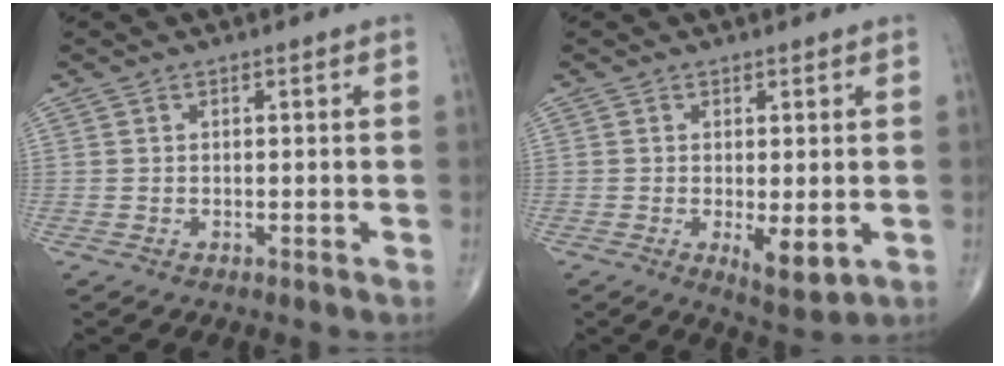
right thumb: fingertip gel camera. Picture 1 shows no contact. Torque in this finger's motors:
{"motor_torque": [0.08, 0.62, -0.03, -0.08, 0.10]}